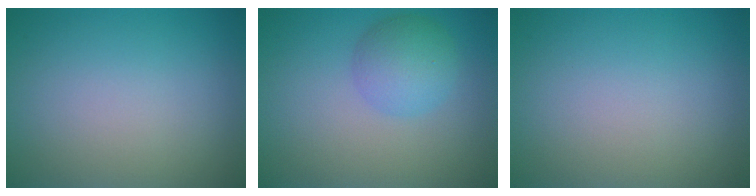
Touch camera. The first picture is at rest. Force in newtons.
{"total": 3.7, "press": 3.7, "slide": 0.0}
{"total": 0.0}